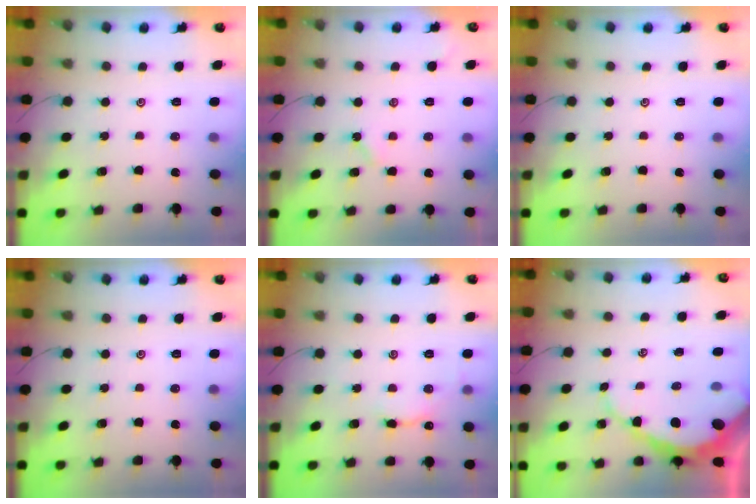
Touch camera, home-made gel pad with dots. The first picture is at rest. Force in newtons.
{"total": 2.6, "press": 2.5, "slide": 0.3}
{"total": 0.0}
{"total": 0.0}
{"total": 4.7, "press": 4.7, "slide": 0.5}
{"total": 10.3, "press": 10.2, "slide": 1.3}